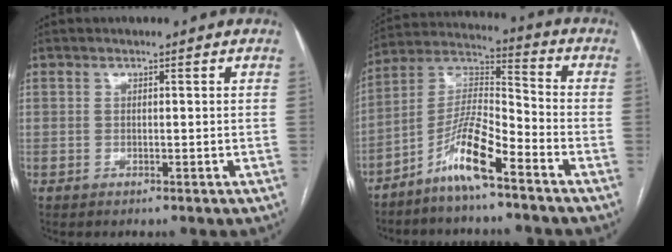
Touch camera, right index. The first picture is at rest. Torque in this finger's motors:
{"motor_torque": [0.92, -0.81, 0.26, 0.15]}